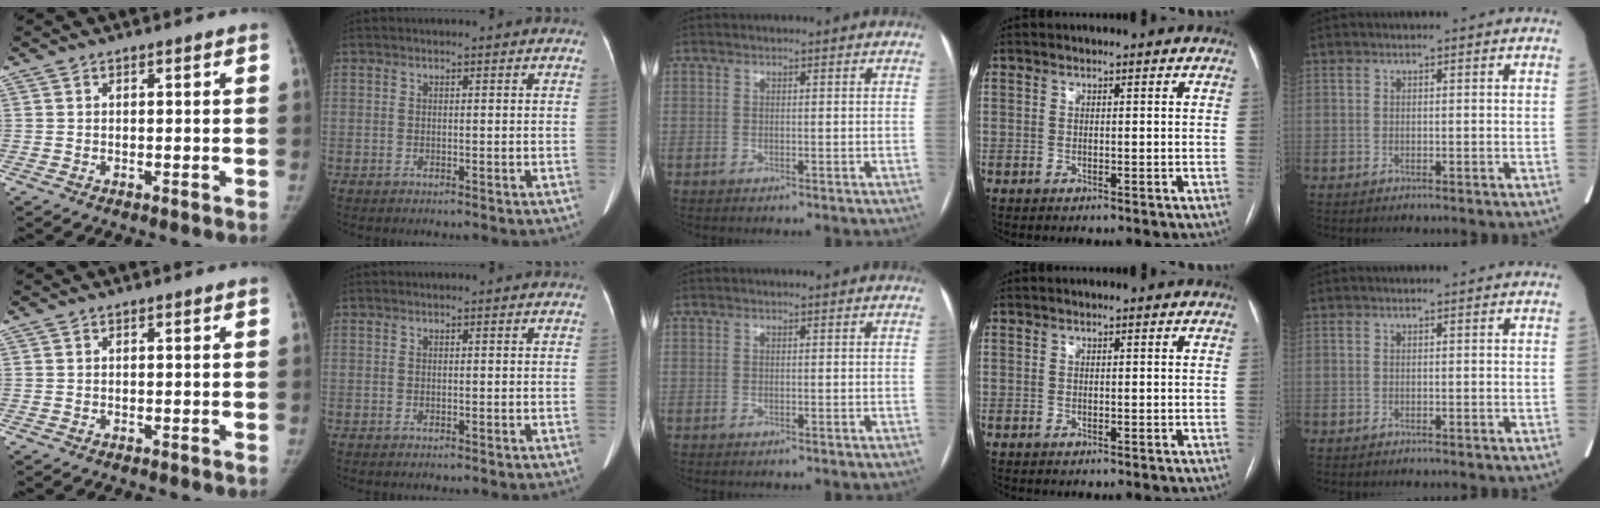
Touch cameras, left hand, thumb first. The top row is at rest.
{}